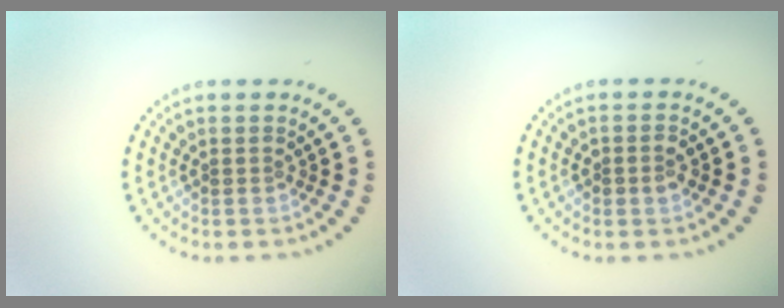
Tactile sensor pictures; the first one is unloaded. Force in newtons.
{"total": 1.4, "press": 1.3, "slide": 0.3}